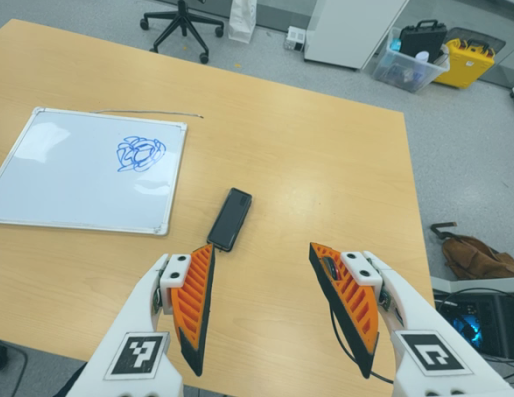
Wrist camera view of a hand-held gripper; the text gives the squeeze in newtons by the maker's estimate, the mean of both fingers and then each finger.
{"total": 0.0}